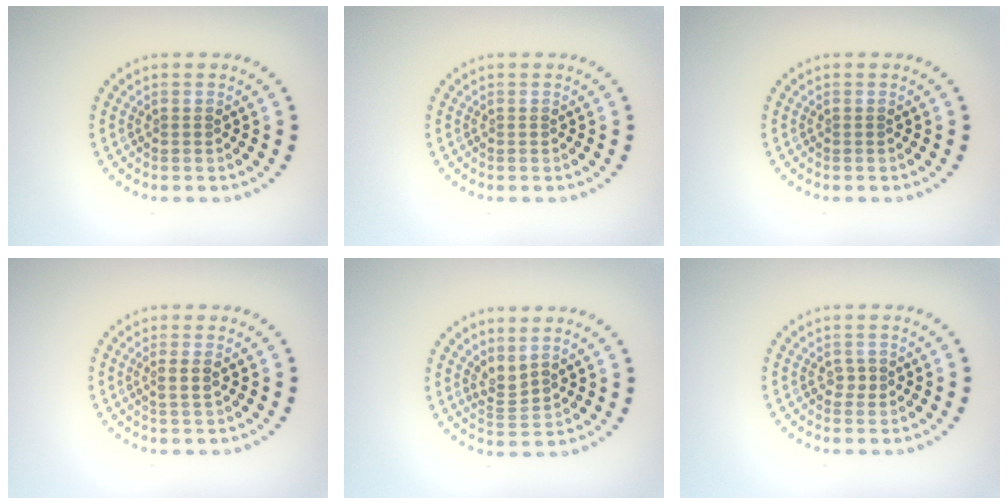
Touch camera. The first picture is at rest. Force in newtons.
{"total": 0.0}
{"total": 0.0}
{"total": 1.3, "press": 1.1, "slide": 0.6}
{"total": 2.2, "press": 1.4, "slide": 1.7}
{"total": 1.1, "press": 1.0, "slide": 0.5}